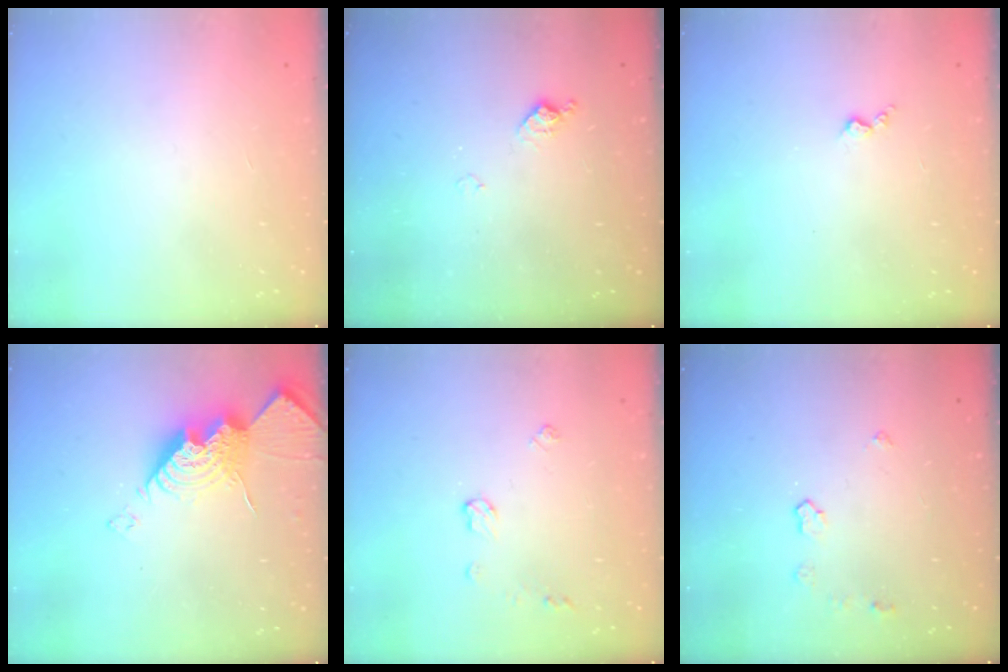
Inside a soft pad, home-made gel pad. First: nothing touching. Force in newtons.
{"total": 6.7, "press": 6.7, "slide": 0.8}
{"total": 2.4, "press": 2.4, "slide": 0.5}
{"total": 14.5, "press": 14.4, "slide": 1.2}
{"total": 5.2, "press": 5.2, "slide": 0.3}
{"total": 4.8, "press": 4.7, "slide": 0.6}